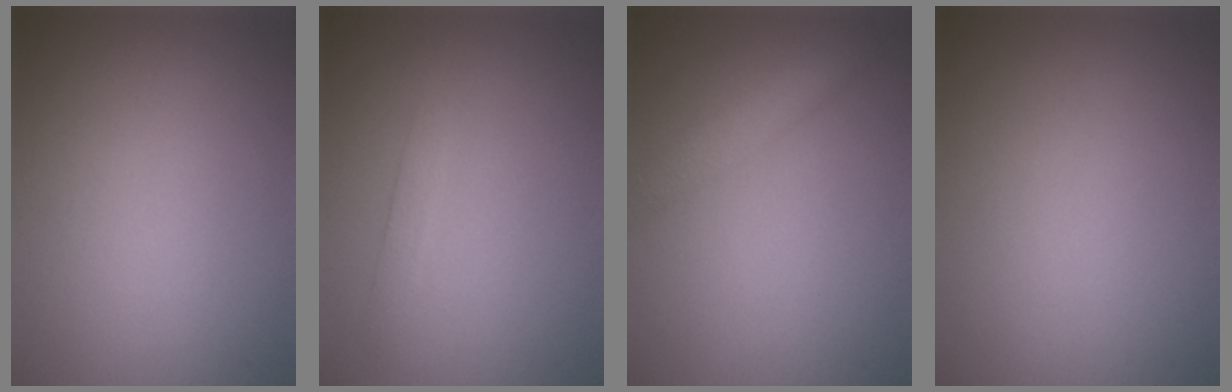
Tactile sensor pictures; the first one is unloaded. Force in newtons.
{"total": 1.3, "press": 1.3, "slide": 0.1}
{"total": 2.2, "press": 2.2, "slide": 0.1}
{"total": 0.0}